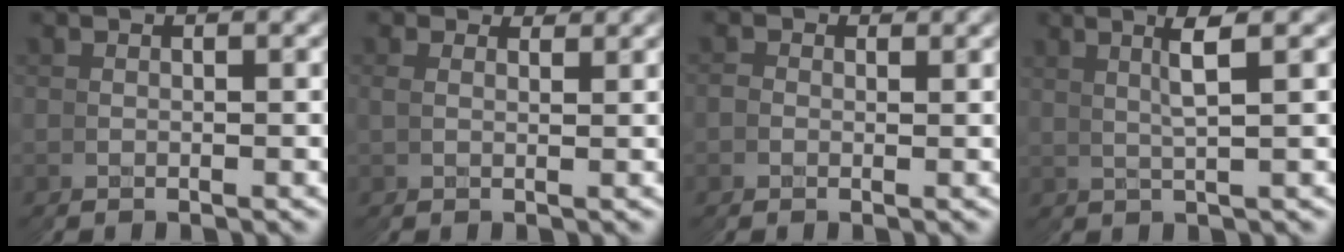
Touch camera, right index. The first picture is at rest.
{"total": 1.0, "force": [0.8, 0.4, 0.5], "torque": [0.002, 0.001, 0.012]}
{"total": 1.5, "force": [-0.2, 0.9, -1.2], "torque": [0.024, -0.002, -0.006]}
{"total": 2.9, "force": [1.7, -1.9, 1.5], "torque": [-0.023, 0.022, 0.031]}